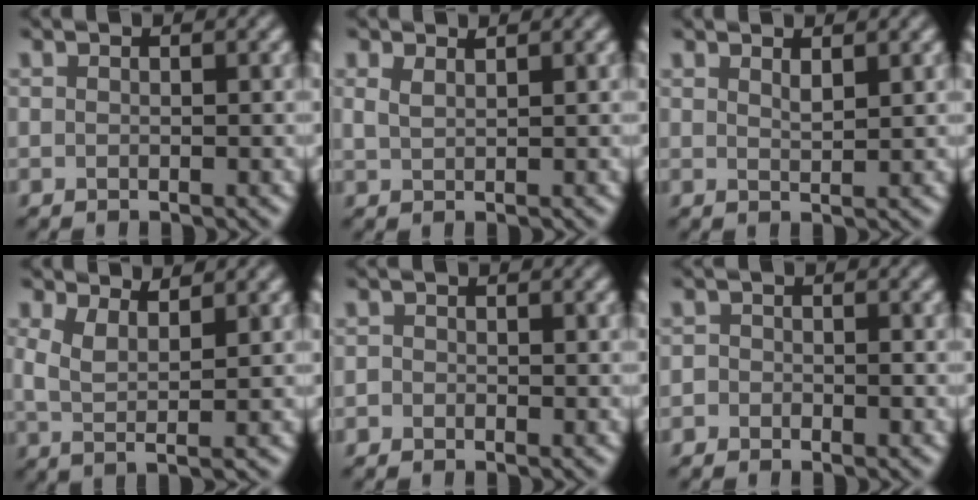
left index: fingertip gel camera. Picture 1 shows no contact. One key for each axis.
{"total": 1.2, "fx": 0.9, "fy": 0.3, "fz": 0.7, "tx": -0.019, "ty": -0.004, "tz": 0.017}
{"total": 1.3, "fx": 1.0, "fy": 0.2, "fz": 0.7, "tx": -0.014, "ty": 0.000, "tz": 0.017}
{"total": 3.1, "fx": 1.5, "fy": 1.0, "fz": 2.5, "tx": -0.056, "ty": -0.005, "tz": 0.026}
{"total": 0.6, "fx": -0.4, "fy": 0.5, "fz": 0.1, "tx": 0.002, "ty": -0.002, "tz": -0.013}
{"total": 1.5, "fx": -0.7, "fy": 1.3, "fz": 0.5, "tx": 0.007, "ty": -0.001, "tz": -0.021}